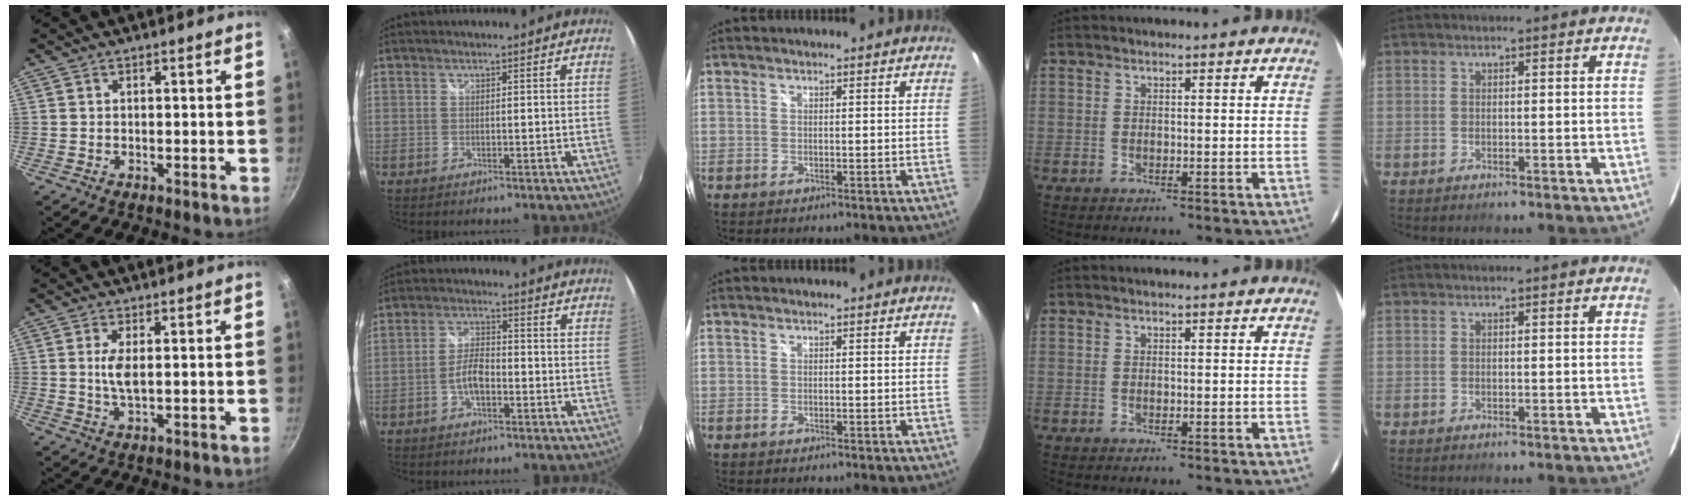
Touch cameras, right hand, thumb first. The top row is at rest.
{"thumb": {"total": 3.6, "force": [0.5, 1.2, 3.4], "torque": [-0.073, -0.004, 0.012]}, "index": {"total": 5.0, "force": [-2.0, 2.1, 4.1], "torque": [-0.085, 0.008, -0.037]}}